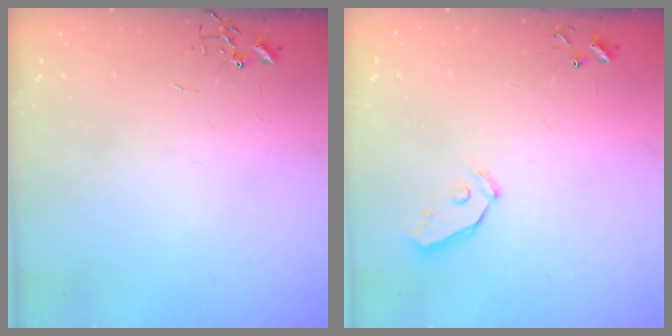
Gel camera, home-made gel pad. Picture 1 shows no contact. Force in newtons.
{"total": 4.9, "press": 4.9, "slide": 0.2}